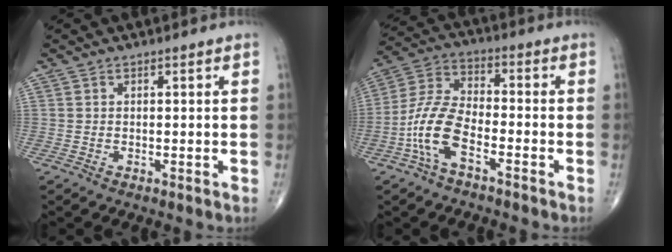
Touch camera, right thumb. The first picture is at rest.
{"total": 10.2, "force": [-4.6, 4.4, 8.0], "torque": [-0.180, 0.036, -0.095]}